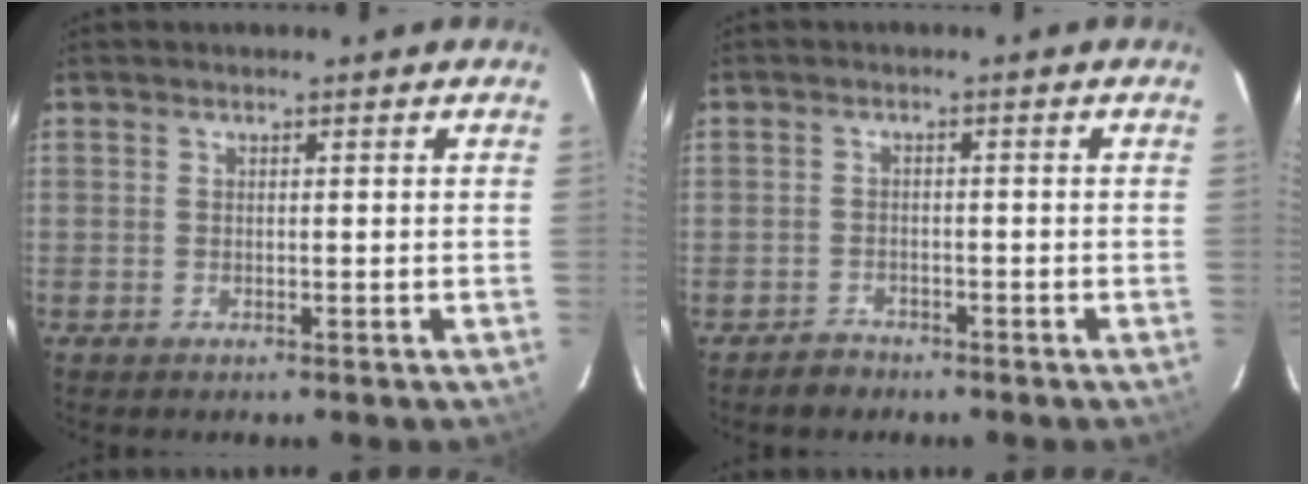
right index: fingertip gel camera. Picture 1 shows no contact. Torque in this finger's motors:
{"motor_torque": [-0.39, 0.11, -0.58, -0.20]}